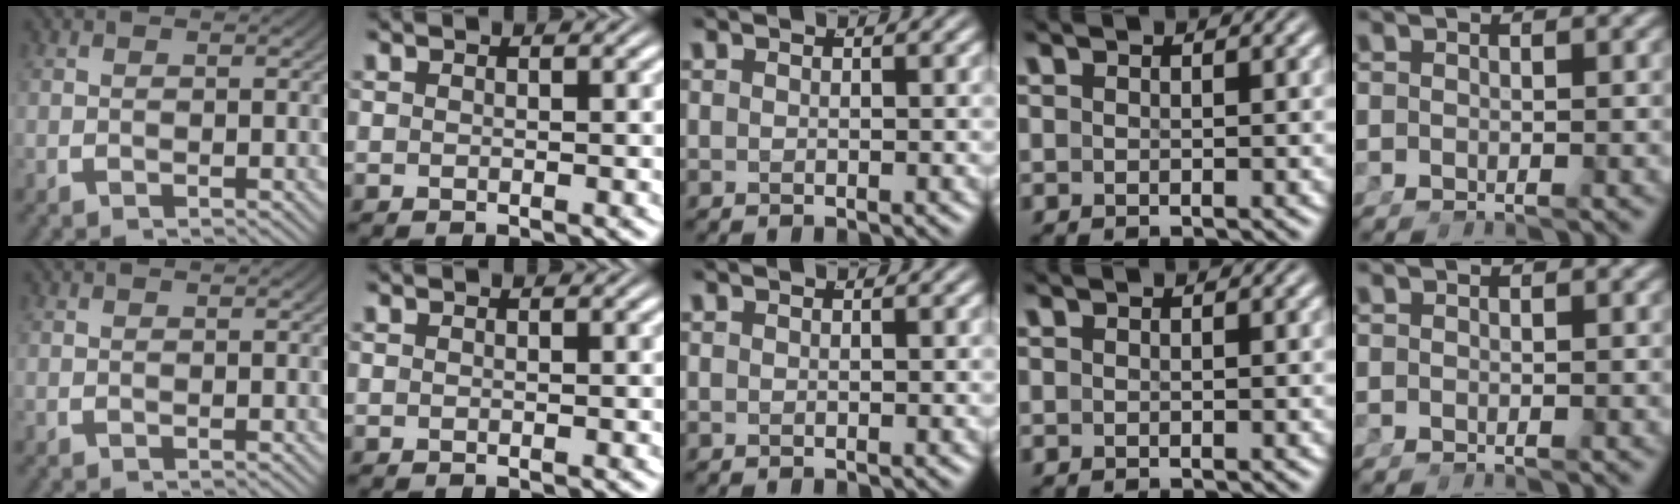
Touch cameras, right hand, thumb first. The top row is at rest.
{}